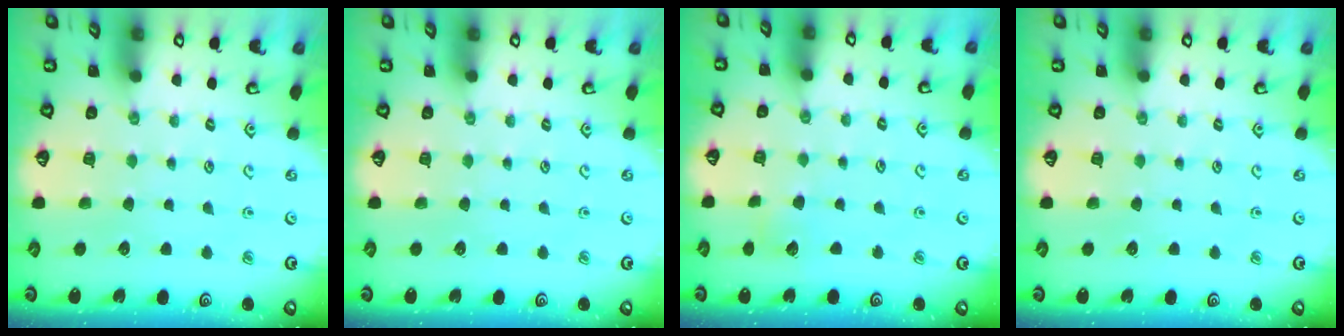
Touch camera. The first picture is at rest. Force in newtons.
{"total": 0.0}
{"total": 3.7, "press": 3.7, "slide": 0.5}
{"total": 0.0}